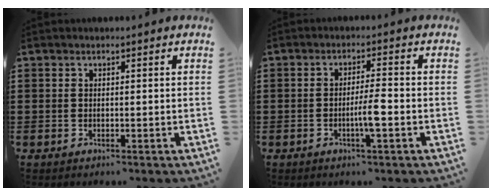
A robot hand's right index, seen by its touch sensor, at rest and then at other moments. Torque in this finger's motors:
{"motor_torque": [0.89, 0.85, 0.17, 0.06]}